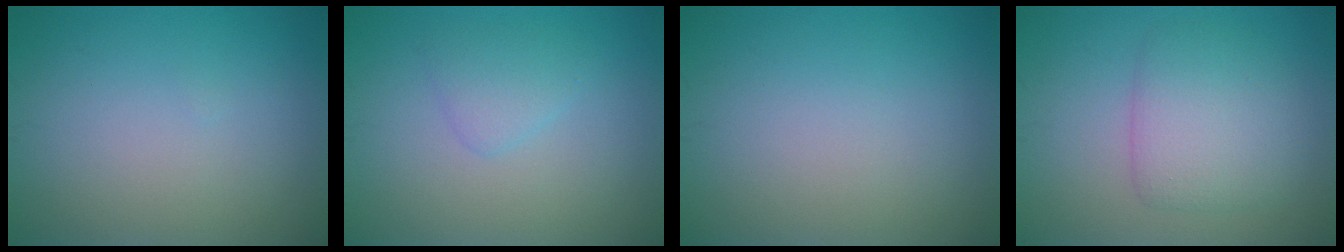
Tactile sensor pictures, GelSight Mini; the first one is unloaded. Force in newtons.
{"total": 1.8, "press": 1.8, "slide": 0.1}
{"total": 0.0}
{"total": 4.2, "press": 4.2, "slide": 0.3}